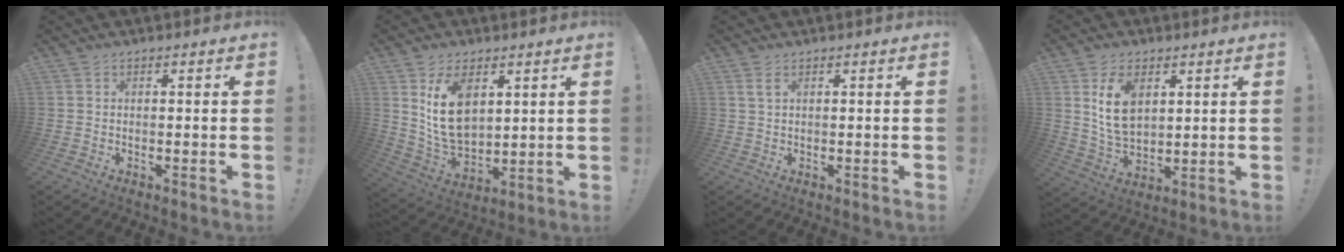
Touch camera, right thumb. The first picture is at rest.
{"total": 13.5, "force": [5.5, 8.8, 8.6], "torque": [-0.150, -0.026, 0.103]}
{"total": 2.1, "force": [0.9, 0.5, 1.8], "torque": [-0.029, -0.002, 0.015]}
{"total": 11.0, "force": [4.4, 7.1, 7.1], "torque": [-0.122, -0.012, 0.080]}